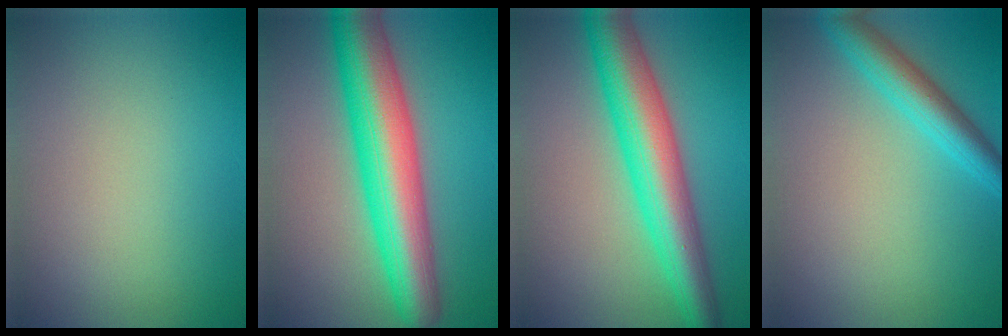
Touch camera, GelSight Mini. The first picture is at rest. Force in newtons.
{"total": 10.0, "press": 10.0, "slide": 0.2}
{"total": 8.3, "press": 8.3, "slide": 0.2}
{"total": 3.9, "press": 3.9, "slide": 0.2}